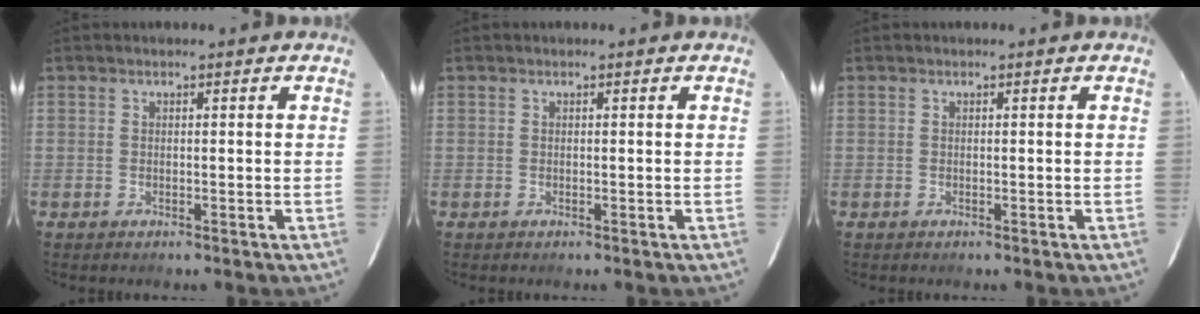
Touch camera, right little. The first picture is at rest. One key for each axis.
{"total": 0.0}
{"total": 0.0}